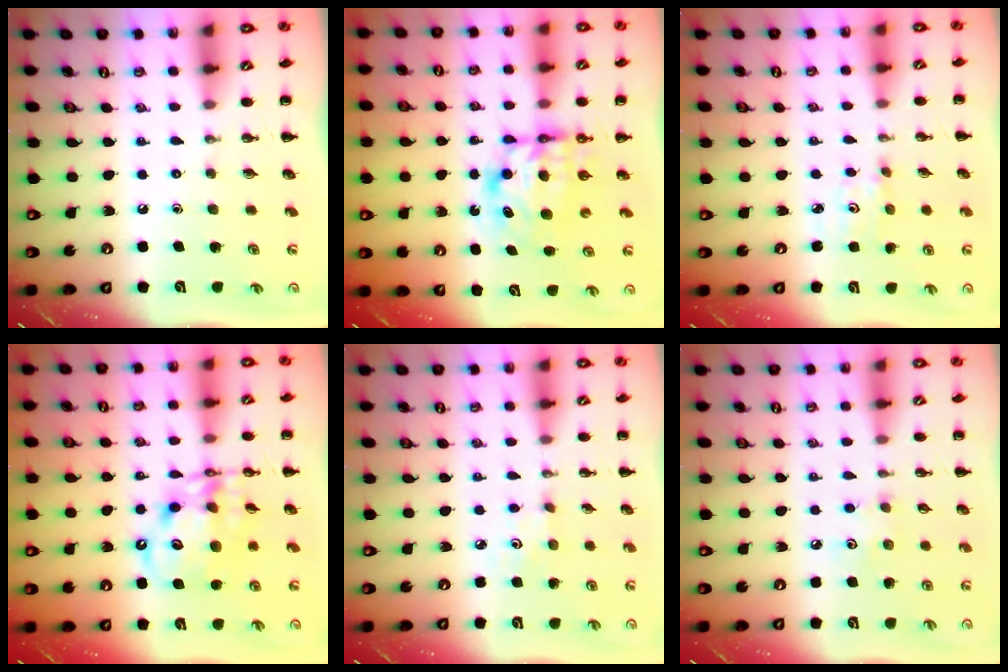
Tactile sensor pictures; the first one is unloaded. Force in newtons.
{"total": 7.1, "press": 7.1, "slide": 1.1}
{"total": 2.4, "press": 2.3, "slide": 0.8}
{"total": 12.3, "press": 11.8, "slide": 3.2}
{"total": 2.8, "press": 2.7, "slide": 0.7}
{"total": 3.3, "press": 3.2, "slide": 0.8}